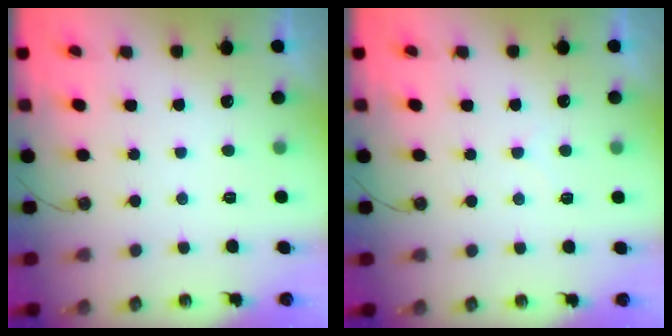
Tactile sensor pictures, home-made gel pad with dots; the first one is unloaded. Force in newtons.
{"total": 4.3, "press": 4.2, "slide": 0.6}